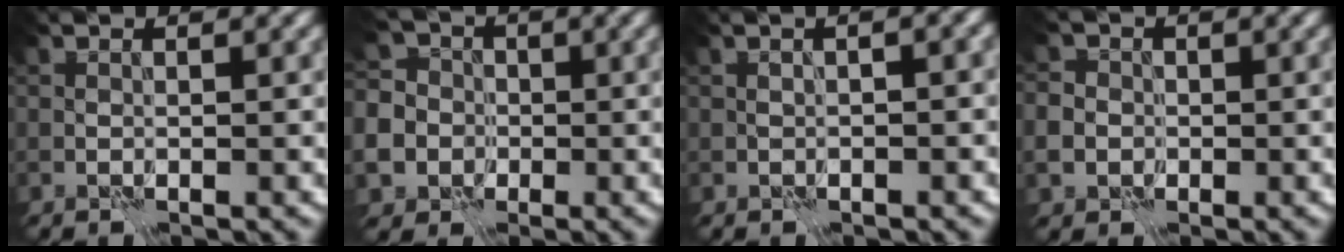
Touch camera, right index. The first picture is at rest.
{"total": 11.1, "force": [-3.9, 10.1, 2.4], "torque": [-0.063, -0.014, -0.099]}
{"total": 2.8, "force": [0.5, 1.2, 2.4], "torque": [-0.028, 0.013, -0.002]}
{"total": 2.0, "force": [-0.4, 2.0, 0.2], "torque": [0.005, 0.001, -0.008]}